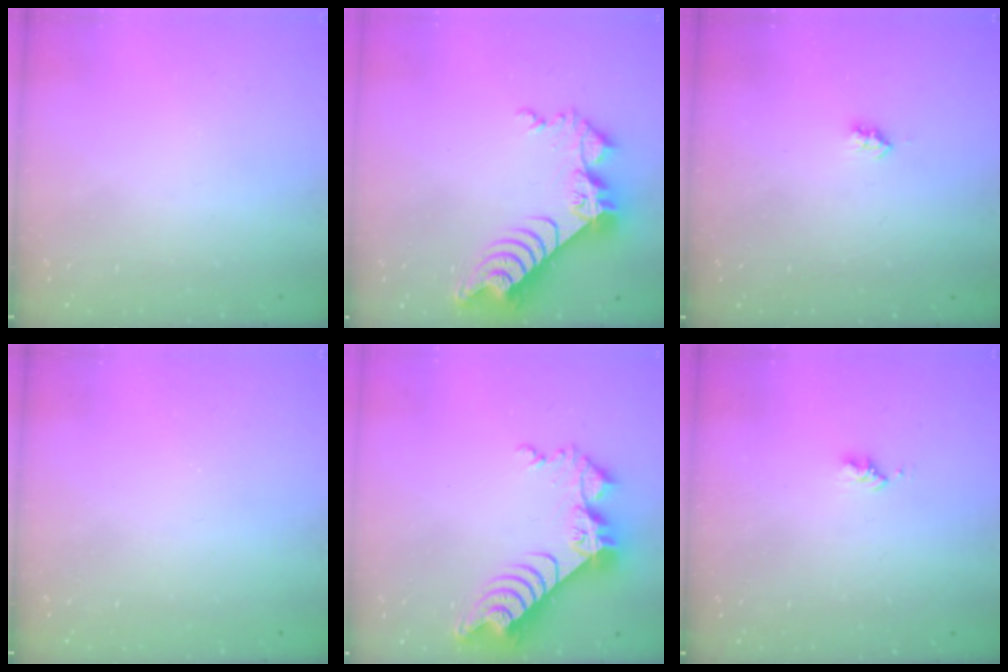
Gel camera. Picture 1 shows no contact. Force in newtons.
{"total": 11.3, "press": 11.2, "slide": 0.8}
{"total": 2.6, "press": 2.5, "slide": 0.4}
{"total": 0.0}
{"total": 11.3, "press": 11.2, "slide": 0.8}
{"total": 2.6, "press": 2.6, "slide": 0.4}